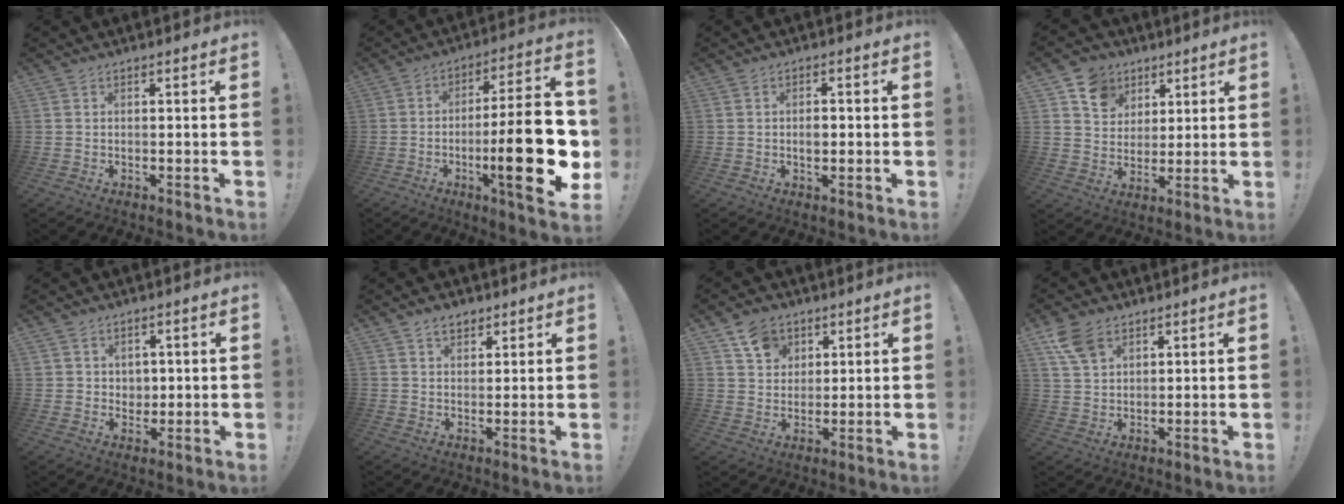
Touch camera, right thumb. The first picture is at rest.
{"total": 24.8, "force": [-5.4, 5.8, 23.5], "torque": [-0.357, 0.016, -0.081]}
{"total": 2.4, "force": [-0.5, 1.4, 1.8], "torque": [-0.009, -0.004, -0.014]}
{"total": 10.0, "force": [5.3, 8.1, 2.6], "torque": [-0.044, -0.029, 0.106]}
{"total": 4.1, "force": [2.2, 3.5, 0.0], "torque": [0.003, -0.014, 0.040]}
{"total": 4.0, "force": [2.7, 2.4, 1.7], "torque": [-0.025, -0.009, 0.049]}
{"total": 8.2, "force": [4.5, 6.4, 2.3], "torque": [-0.029, -0.023, 0.086]}
{"total": 8.1, "force": [4.8, 4.9, 4.2], "torque": [-0.078, -0.011, 0.096]}